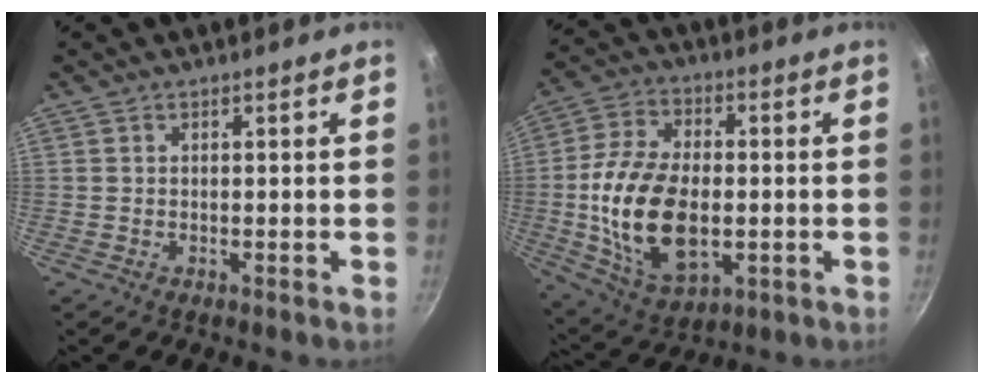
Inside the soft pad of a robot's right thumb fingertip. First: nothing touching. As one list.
[{"total": 18.9, "force": [-1.9, 11.2, 15.1], "torque": [-0.283, 0.010, -0.027]}]